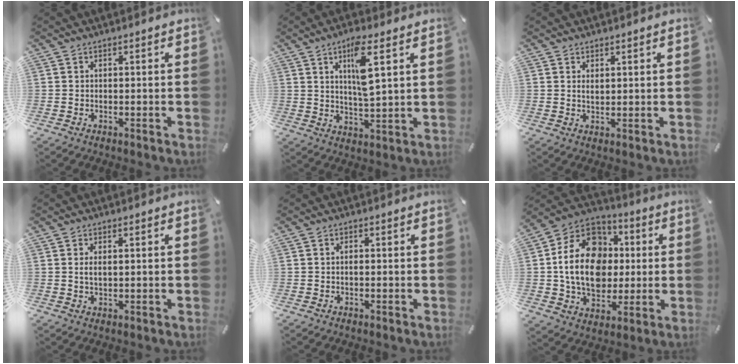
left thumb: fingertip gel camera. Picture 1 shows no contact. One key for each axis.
{"total": 9.7, "fx": 3.8, "fy": 2.3, "fz": 8.6, "tx": -0.150, "ty": -0.009, "tz": 0.059}
{"total": 1.4, "fx": 0.9, "fy": 0.6, "fz": 0.9, "tx": -0.018, "ty": 0.000, "tz": 0.015}
{"total": 2.4, "fx": 0.4, "fy": 0.9, "fz": 2.1, "tx": -0.043, "ty": 0.003, "tz": 0.006}
{"total": 0.7, "fx": 0.0, "fy": 0.3, "fz": 0.6, "tx": -0.013, "ty": 0.000, "tz": -0.001}
{"total": 19.1, "fx": 0.1, "fy": 15.2, "fz": 11.5, "tx": -0.240, "ty": 0.008, "tz": 0.001}